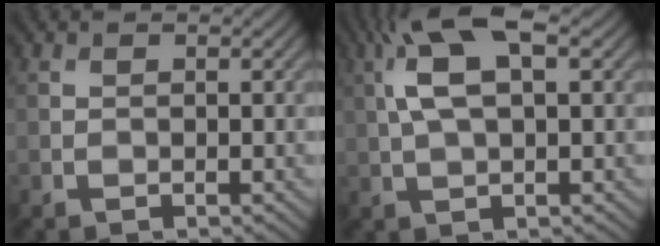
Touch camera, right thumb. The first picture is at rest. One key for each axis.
{"total": 8.4, "fx": 2.6, "fy": 3.1, "fz": 7.4, "tx": -0.160, "ty": 0.021, "tz": 0.043}